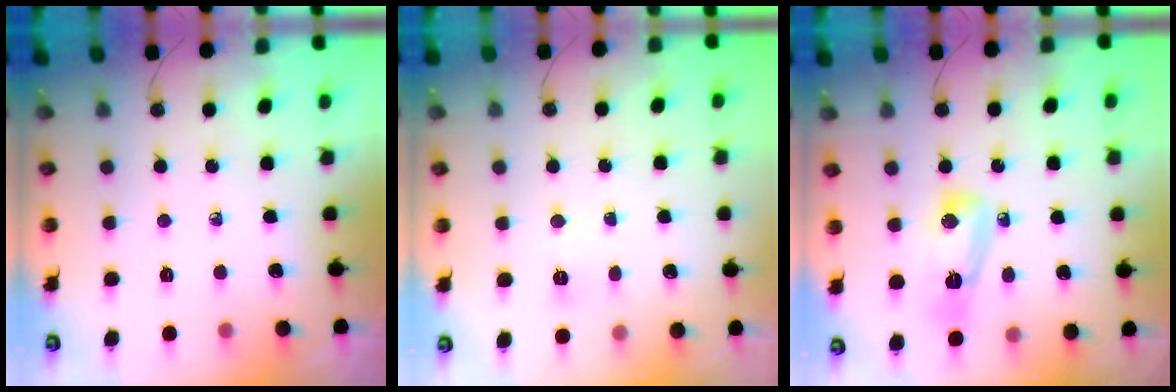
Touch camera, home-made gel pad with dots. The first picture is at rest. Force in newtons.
{"total": 4.4, "press": 4.3, "slide": 0.8}
{"total": 9.9, "press": 8.7, "slide": 4.7}